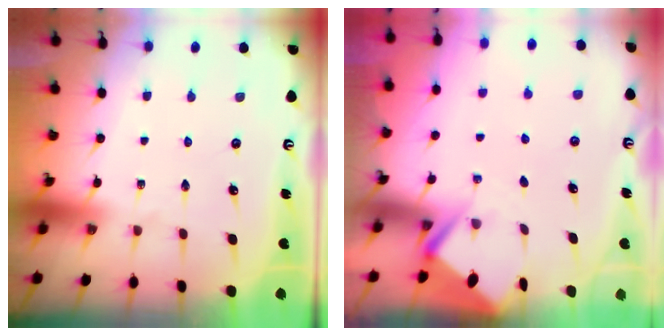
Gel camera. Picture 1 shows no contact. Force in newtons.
{"total": 2.8, "press": 2.8, "slide": 0.4}